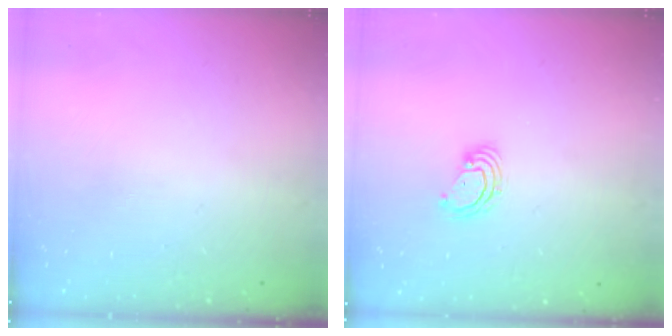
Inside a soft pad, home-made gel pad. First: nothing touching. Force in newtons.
{"total": 3.8, "press": 3.8, "slide": 0.1}